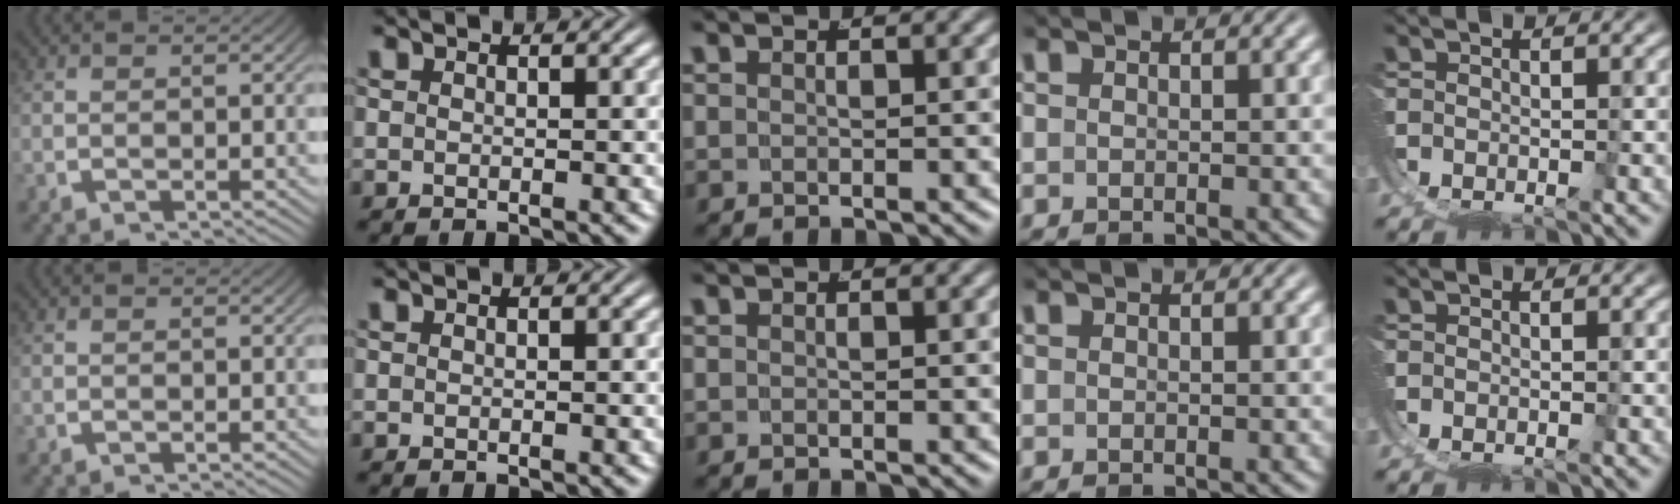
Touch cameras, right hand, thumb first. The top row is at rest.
{}